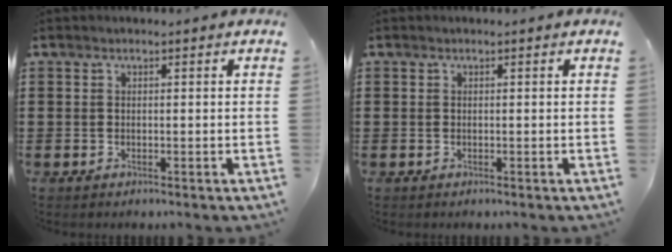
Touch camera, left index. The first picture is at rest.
{"total": 0.0}